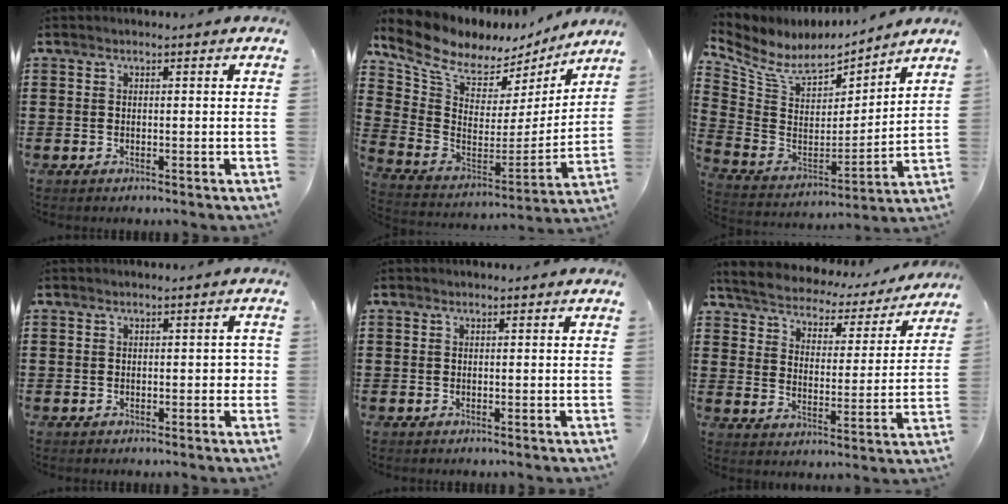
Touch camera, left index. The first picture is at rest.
{"total": 8.2, "force": [6.8, 3.8, 2.5], "torque": [-0.095, -0.052, 0.119]}
{"total": 7.8, "force": [6.0, 3.7, 3.2], "torque": [-0.100, -0.039, 0.105]}
{"total": 1.7, "force": [-0.3, 0.7, 1.6], "torque": [-0.029, 0.003, -0.007]}
{"total": 0.0}
{"total": 3.7, "force": [3.7, 0.6, 0.1], "torque": [-0.028, -0.031, 0.055]}